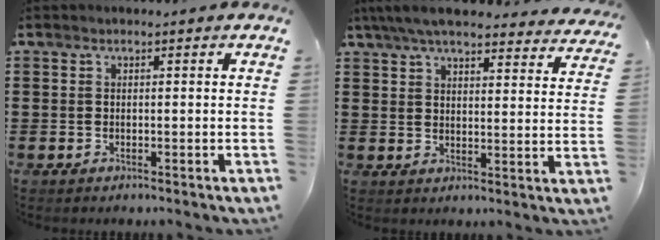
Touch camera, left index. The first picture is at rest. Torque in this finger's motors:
{"motor_torque": [2.14, 0.00, 0.54, 0.21]}